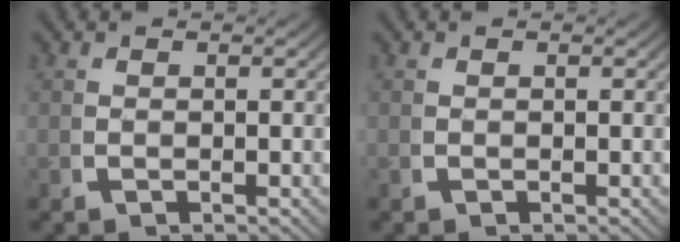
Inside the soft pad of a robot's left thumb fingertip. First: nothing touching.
{"total": 0.0}